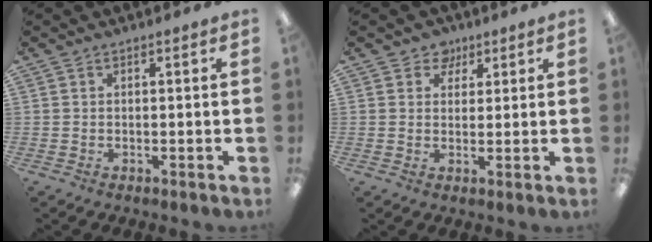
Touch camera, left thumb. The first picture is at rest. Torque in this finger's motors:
{"motor_torque": [-0.23, 0.13, -0.60, 0.11, -0.03]}